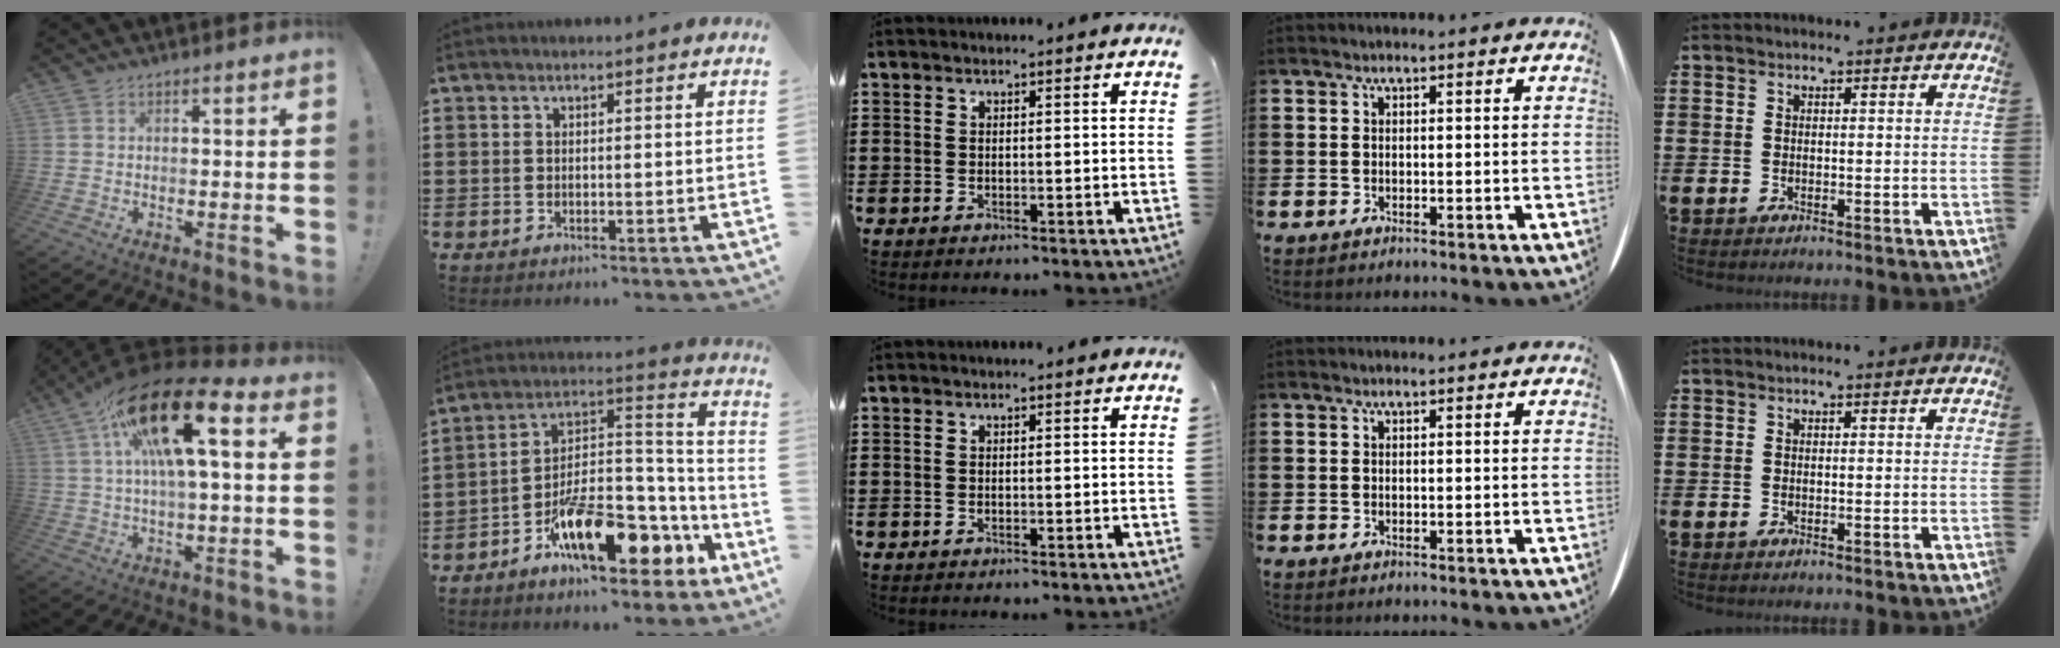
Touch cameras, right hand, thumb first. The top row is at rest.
{"thumb": {"total": 21.6, "force": [5.8, 7.7, 19.4], "torque": [-0.331, -0.011, 0.096]}, "index": {"total": 13.7, "force": [-8.0, 6.0, 9.3], "torque": [-0.152, 0.023, -0.141]}}